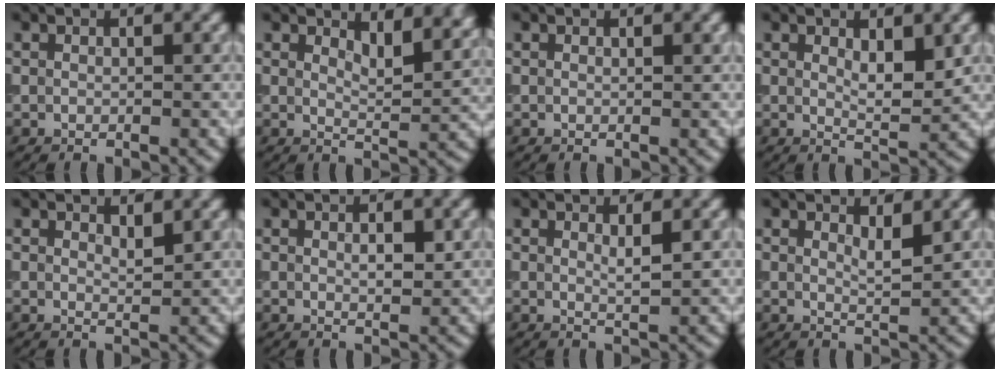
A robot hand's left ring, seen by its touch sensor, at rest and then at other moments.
{"total": 3.8, "force": [2.6, 1.4, 2.4], "torque": [-0.036, -0.003, 0.035]}
{"total": 0.0}
{"total": 2.4, "force": [0.9, 0.7, 2.1], "torque": [-0.034, -0.005, 0.016]}
{"total": 0.8, "force": [0.7, 0.1, 0.4], "torque": [-0.007, -0.002, 0.011]}
{"total": 1.4, "force": [0.3, 0.5, 1.3], "torque": [-0.021, -0.002, 0.007]}
{"total": 0.9, "force": [0.4, 0.1, 0.8], "torque": [-0.014, -0.004, 0.005]}
{"total": 1.2, "force": [0.8, 0.2, 0.9], "torque": [-0.015, -0.004, 0.012]}